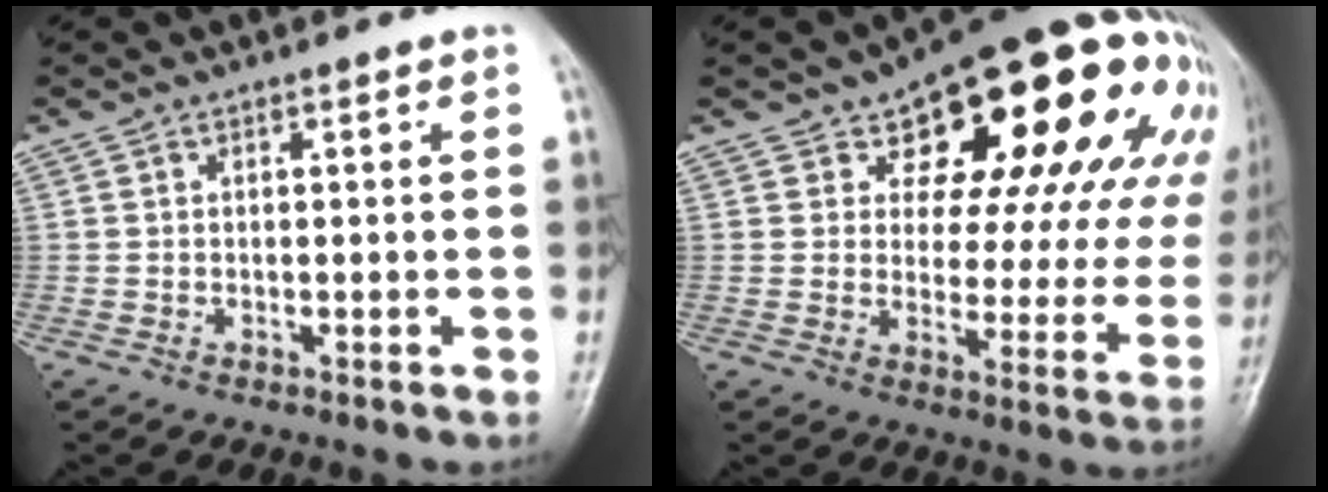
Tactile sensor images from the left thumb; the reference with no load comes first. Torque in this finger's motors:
{"motor_torque": [0.96, 1.00, 1.55, -1.22, 0.11]}